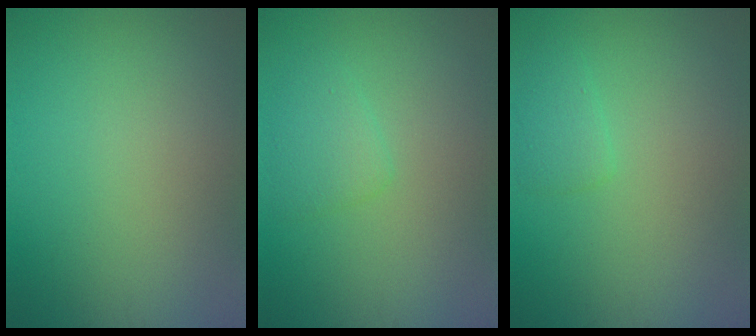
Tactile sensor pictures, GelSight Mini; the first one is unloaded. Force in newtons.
{"total": 1.8, "press": 1.8, "slide": 0.1}
{"total": 1.5, "press": 1.5, "slide": 0.1}